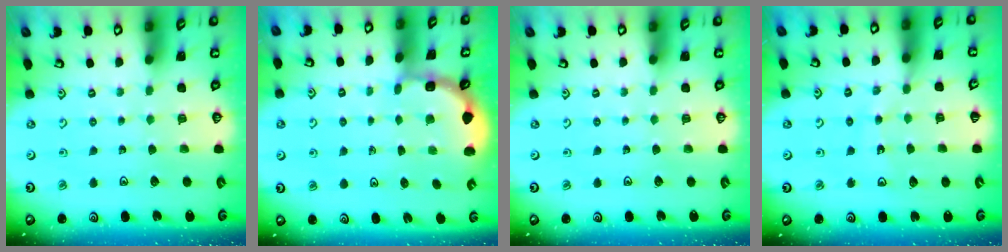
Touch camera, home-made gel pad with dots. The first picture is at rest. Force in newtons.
{"total": 1.9, "press": 1.9, "slide": 0.3}
{"total": 0.0}
{"total": 9.8, "press": 9.7, "slide": 1.1}